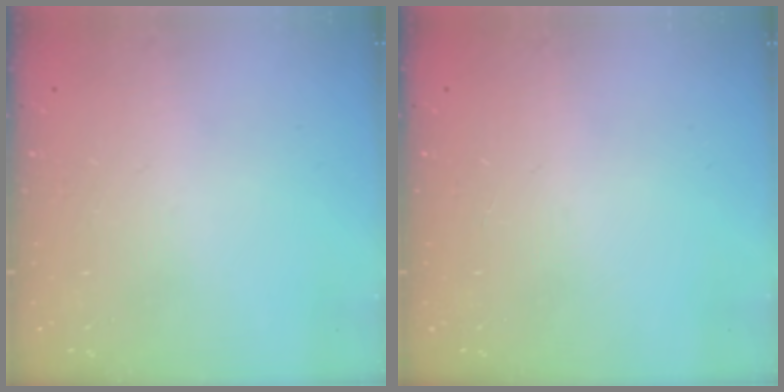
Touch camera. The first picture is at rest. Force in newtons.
{"total": 0.0}